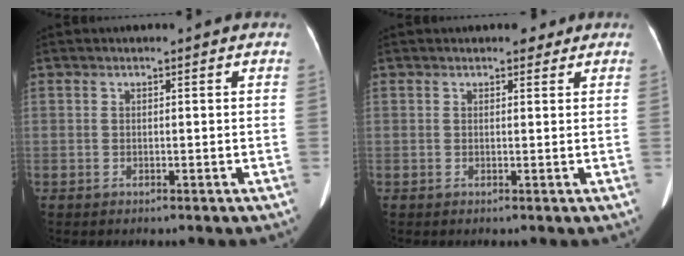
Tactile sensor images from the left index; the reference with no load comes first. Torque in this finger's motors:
{"motor_torque": [0.00, -0.10, -0.01, -0.02]}